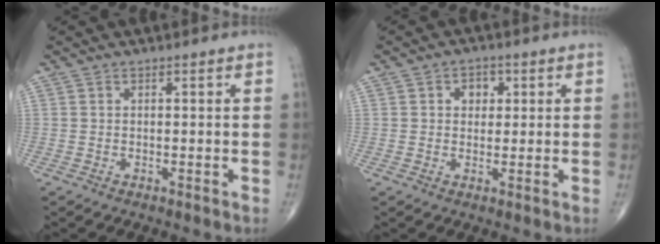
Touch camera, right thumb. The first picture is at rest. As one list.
[{"total": 3.5, "force": [1.0, 2.8, 1.9], "torque": [-0.006, 0.000, 0.010]}]